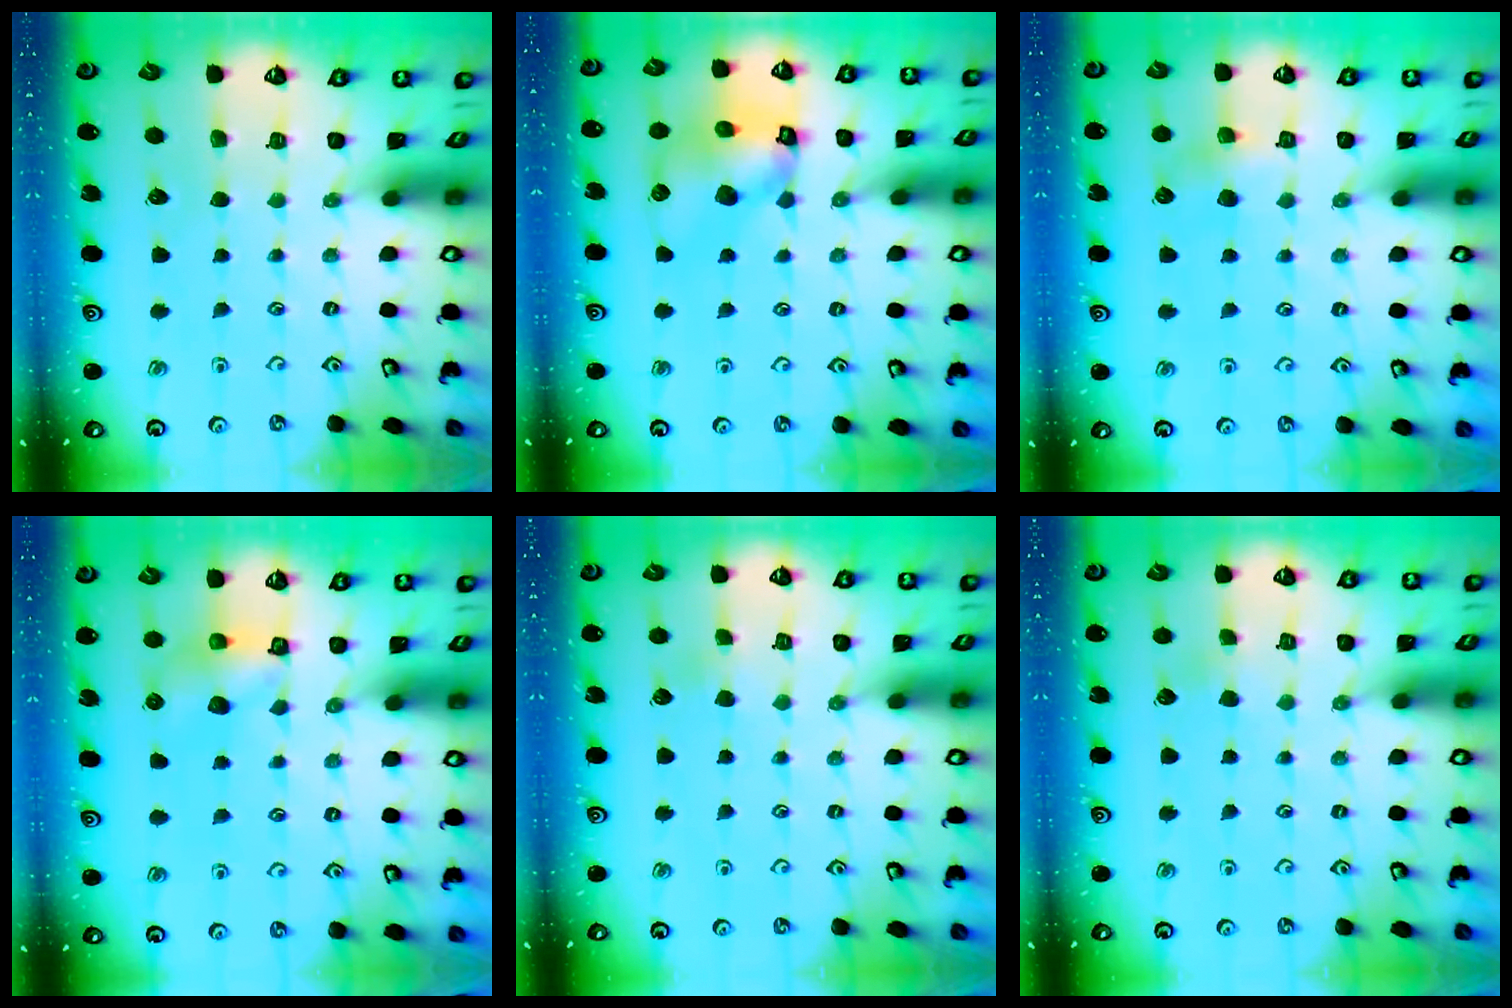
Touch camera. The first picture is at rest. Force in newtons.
{"total": 11.8, "press": 11.7, "slide": 1.6}
{"total": 5.8, "press": 5.7, "slide": 1.3}
{"total": 6.6, "press": 6.6, "slide": 0.3}
{"total": 1.7, "press": 1.7, "slide": 0.1}
{"total": 1.7, "press": 1.7, "slide": 0.1}